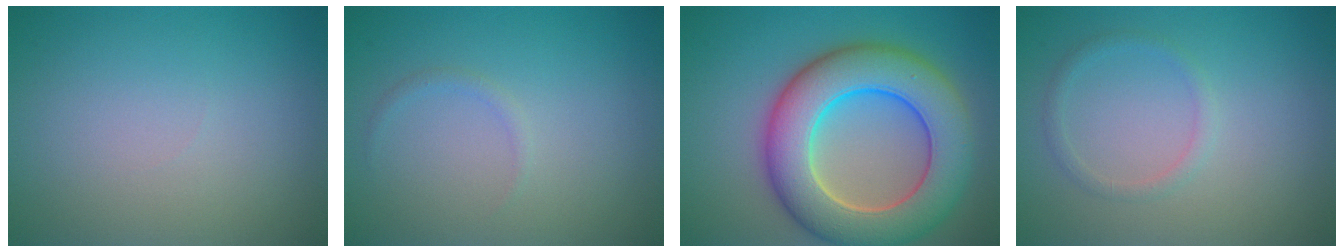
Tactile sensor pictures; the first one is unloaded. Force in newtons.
{"total": 0.7, "press": 0.7, "slide": 0.1}
{"total": 10.8, "press": 10.7, "slide": 0.8}
{"total": 1.2, "press": 1.2, "slide": 0.0}